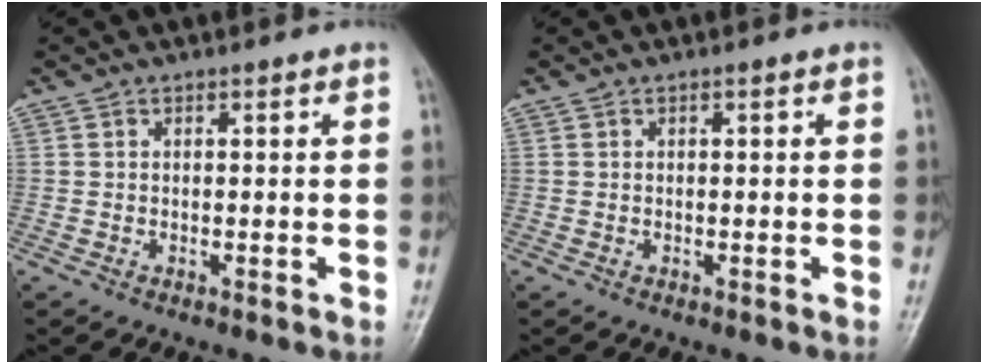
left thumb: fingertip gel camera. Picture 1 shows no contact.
{"total": 0.0}